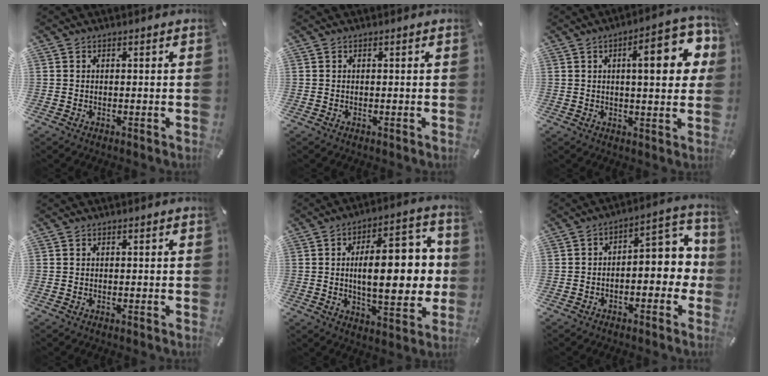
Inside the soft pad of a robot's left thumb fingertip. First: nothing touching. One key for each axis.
{"total": 0.0}
{"total": 14.9, "fx": 4.4, "fy": 4.8, "fz": 13.4, "tx": -0.183, "ty": -0.013, "tz": 0.063}
{"total": 0.0}
{"total": 19.2, "fx": 0.7, "fy": 8.8, "fz": 17.0, "tx": -0.234, "ty": 0.001, "tz": 0.007}
{"total": 7.7, "fx": -1.1, "fy": 4.4, "fz": 6.2, "tx": -0.068, "ty": -0.016, "tz": -0.026}